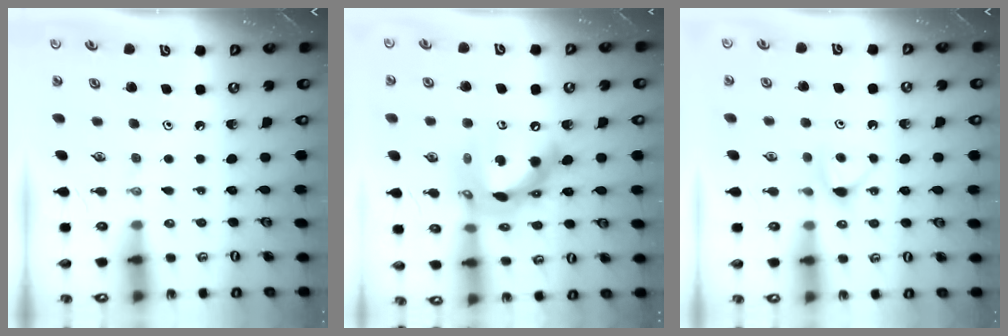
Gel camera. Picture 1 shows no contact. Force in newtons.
{"total": 17.1, "press": 17.0, "slide": 2.1}
{"total": 5.3, "press": 5.3, "slide": 0.4}